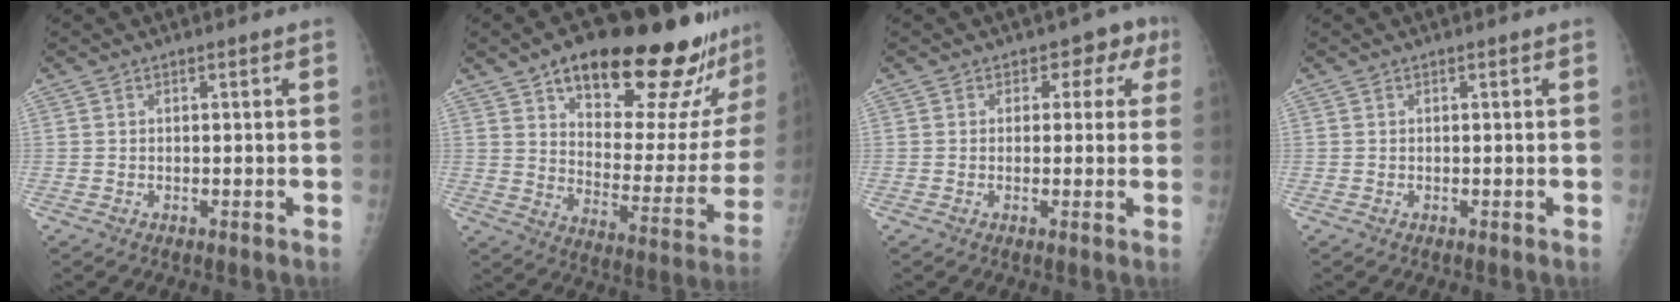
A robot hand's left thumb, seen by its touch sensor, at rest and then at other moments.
{"total": 27.0, "force": [19.2, 8.3, 17.1], "torque": [-0.196, -0.085, 0.269]}
{"total": 4.6, "force": [1.8, 3.5, 2.4], "torque": [0.015, 0.001, 0.010]}
{"total": 0.0}